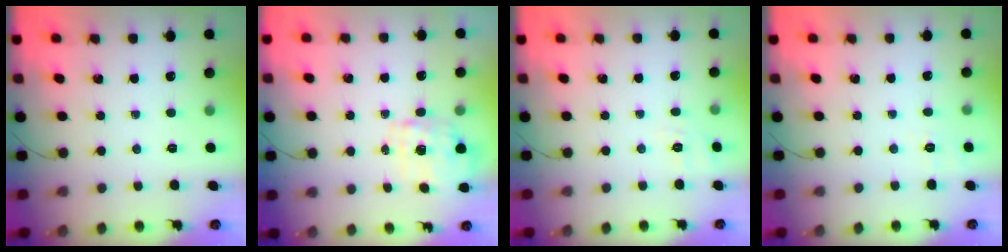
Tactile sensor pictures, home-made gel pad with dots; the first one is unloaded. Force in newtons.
{"total": 1.5, "press": 1.5, "slide": 0.5}
{"total": 7.5, "press": 7.2, "slide": 2.2}
{"total": 2.0, "press": 0.4, "slide": 1.9}